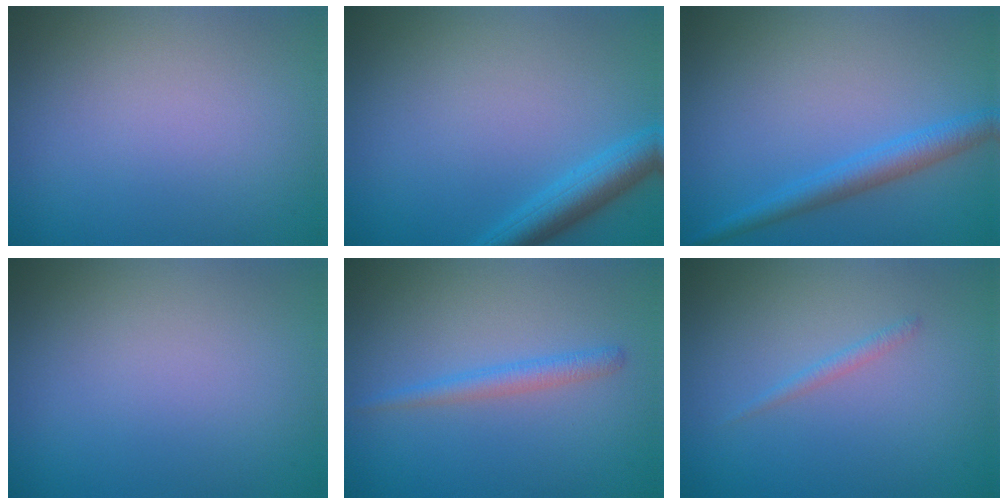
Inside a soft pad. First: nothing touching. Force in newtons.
{"total": 3.5, "press": 3.5, "slide": 0.2}
{"total": 3.0, "press": 3.0, "slide": 0.1}
{"total": 0.0}
{"total": 1.7, "press": 1.7, "slide": 0.0}
{"total": 0.8, "press": 0.8, "slide": 0.0}